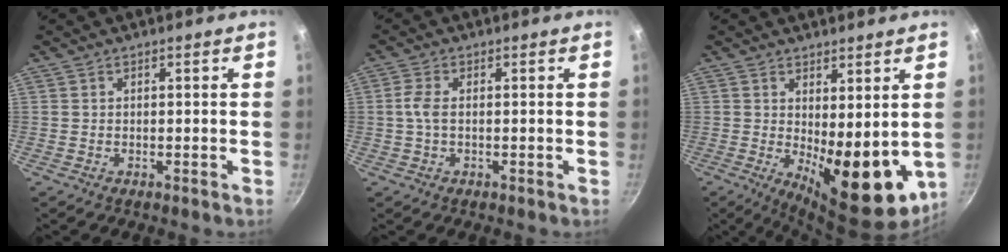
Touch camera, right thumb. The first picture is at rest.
{"total": 3.1, "force": [-0.1, 1.5, 2.7], "torque": [-0.068, 0.007, -0.008]}
{"total": 13.2, "force": [0.1, 5.4, 12.1], "torque": [-0.137, -0.025, 0.017]}